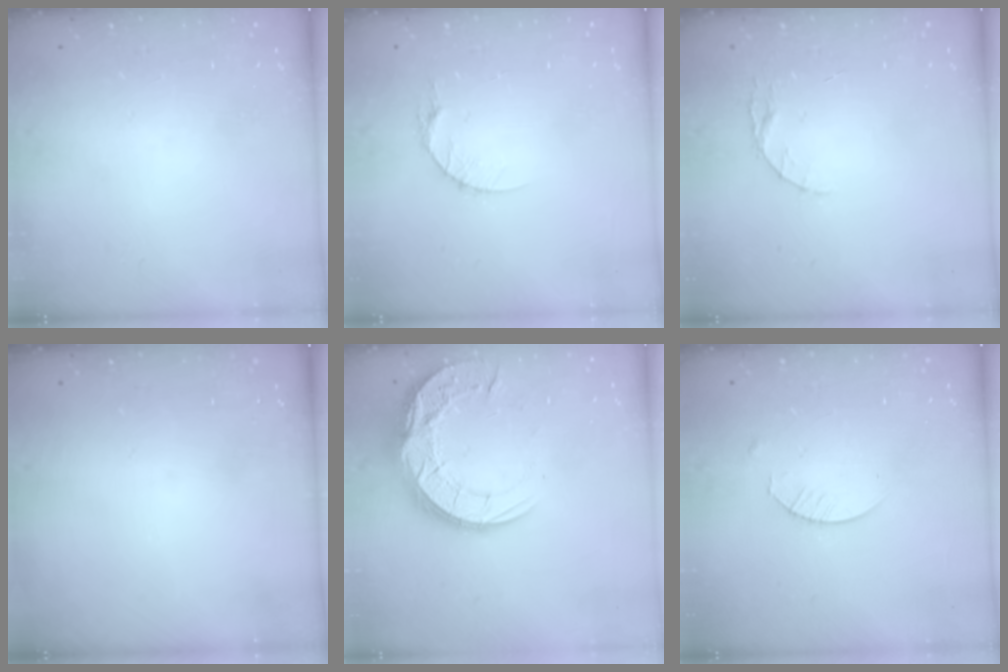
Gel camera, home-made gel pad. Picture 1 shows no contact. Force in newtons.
{"total": 5.3, "press": 5.2, "slide": 0.5}
{"total": 4.1, "press": 4.1, "slide": 0.5}
{"total": 0.0}
{"total": 17.9, "press": 17.8, "slide": 1.3}
{"total": 2.4, "press": 2.4, "slide": 0.3}